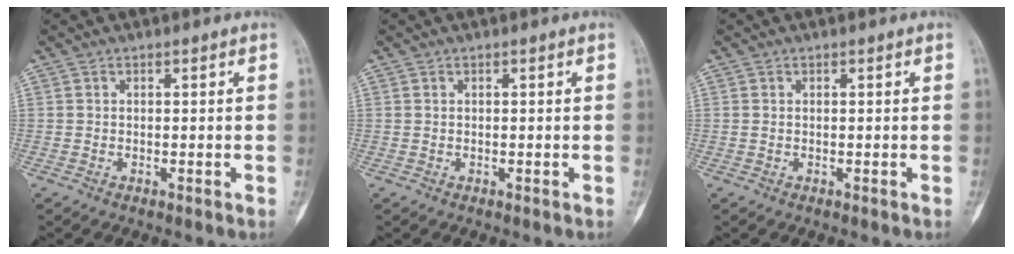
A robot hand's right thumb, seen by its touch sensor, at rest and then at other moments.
{"total": 0.0}
{"total": 0.0}